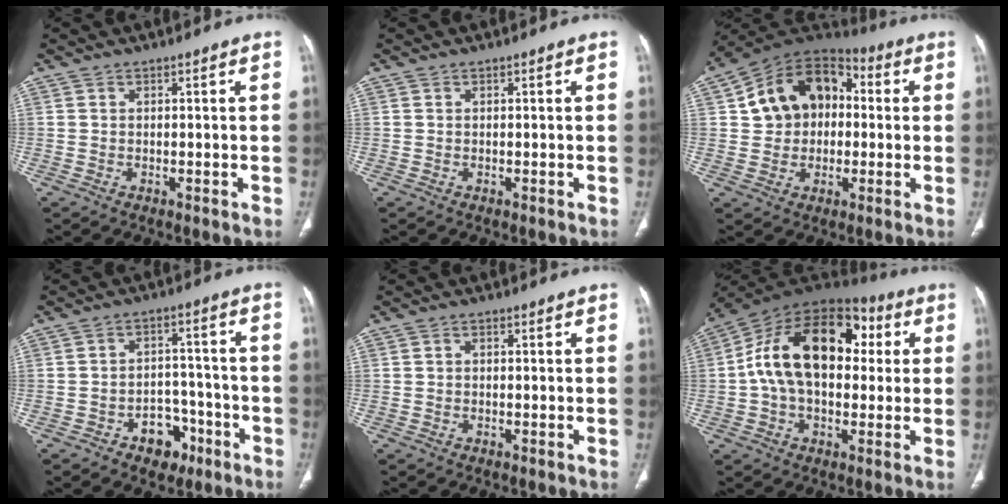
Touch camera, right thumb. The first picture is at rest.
{"total": 0.0}
{"total": 15.8, "force": [1.9, 12.1, 10.0], "torque": [-0.125, 0.037, 0.024]}
{"total": 7.5, "force": [-4.1, 5.3, 3.2], "torque": [-0.012, 0.045, -0.057]}
{"total": 0.6, "force": [0.0, 0.5, 0.4], "torque": [-0.003, 0.002, -0.003]}
{"total": 21.4, "force": [2.9, 13.4, 16.4], "torque": [-0.259, 0.039, 0.035]}